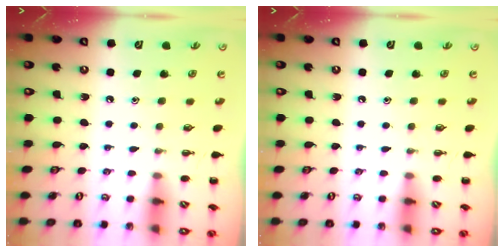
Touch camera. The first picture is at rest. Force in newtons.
{"total": 0.0}